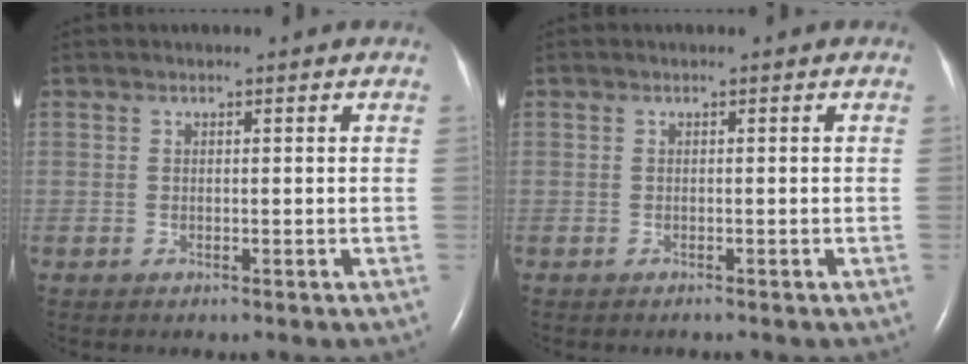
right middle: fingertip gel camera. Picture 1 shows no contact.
{"total": 0.0}